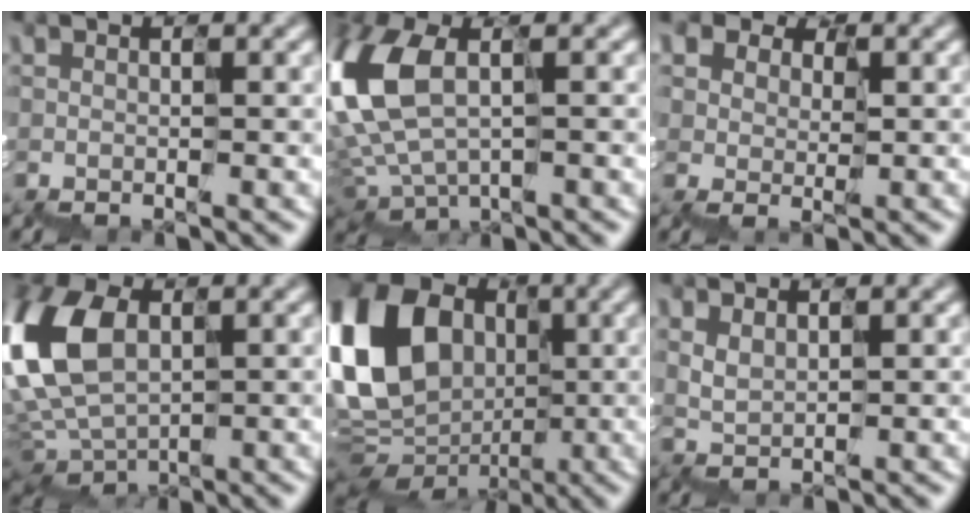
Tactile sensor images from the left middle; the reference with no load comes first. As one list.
[{"total": 7.0, "force": [0.7, 4.2, 5.5], "torque": [-0.186, 0.012, 0.009]}, {"total": 4.4, "force": [2.3, 3.2, 1.9], "torque": [-0.049, 0.006, 0.047]}, {"total": 9.3, "force": [1.3, 6.1, 7.0], "torque": [-0.217, 0.005, 0.025]}, {"total": 13.4, "force": [1.2, 11.0, 7.6], "torque": [-0.194, 0.014, 0.031]}, {"total": 1.6, "force": [1.5, -0.1, -0.7], "torque": [-0.013, 0.015, 0.037]}]